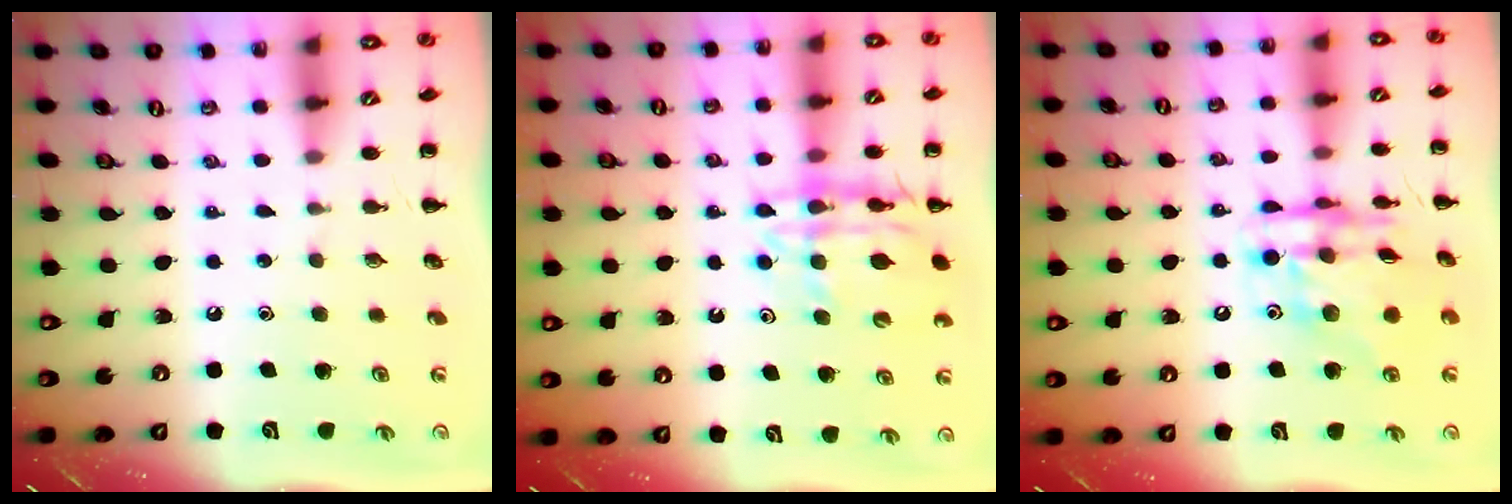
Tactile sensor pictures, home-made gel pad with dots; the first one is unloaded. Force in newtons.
{"total": 14.6, "press": 14.3, "slide": 3.1}
{"total": 15.4, "press": 15.0, "slide": 3.5}